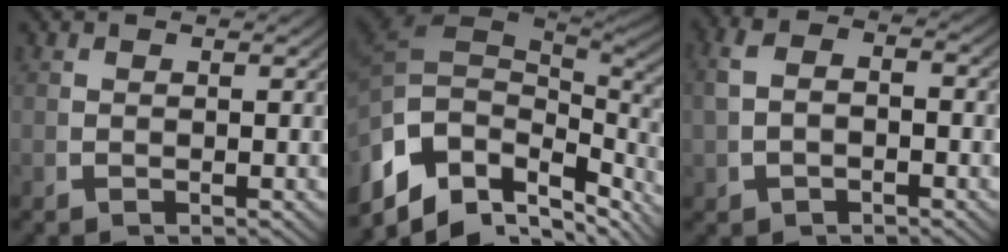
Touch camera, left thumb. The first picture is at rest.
{"total": 13.7, "force": [-2.6, 9.4, 9.6], "torque": [-0.185, -0.048, -0.008]}
{"total": 3.2, "force": [-0.2, 2.0, 2.5], "torque": [-0.053, 0.003, -0.001]}